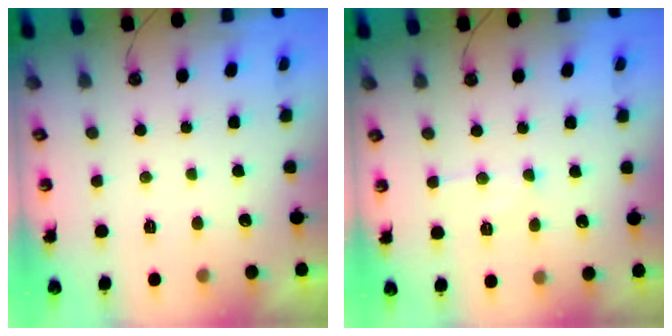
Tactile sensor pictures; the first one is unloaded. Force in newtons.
{"total": 8.4, "press": 8.3, "slide": 0.6}